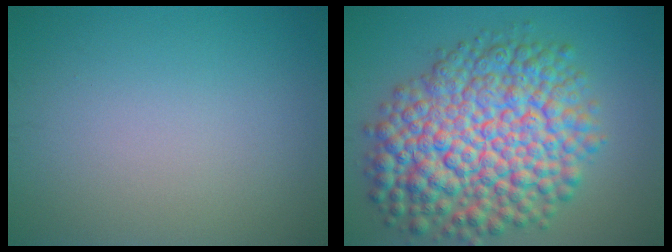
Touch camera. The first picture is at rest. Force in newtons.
{"total": 12.8, "press": 12.8, "slide": 0.4}